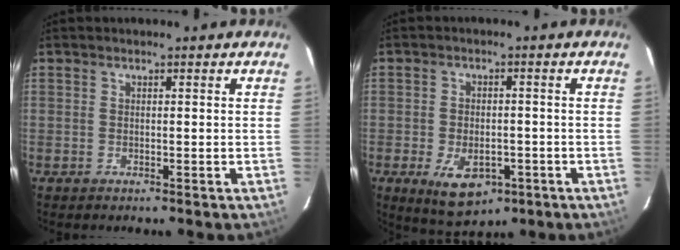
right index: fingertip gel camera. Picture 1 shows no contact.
{"total": 9.3, "force": [-4.1, 5.6, 6.2], "torque": [-0.125, -0.013, -0.054]}